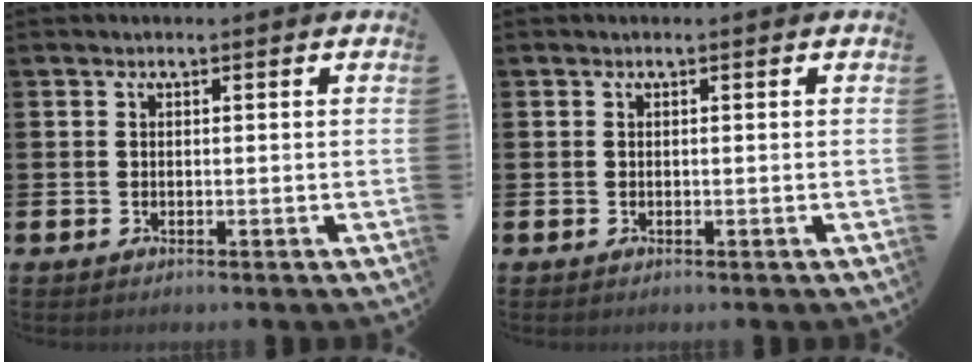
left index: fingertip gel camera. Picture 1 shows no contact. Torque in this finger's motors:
{"motor_torque": [-0.10, 0.09, -0.04, 0.00]}